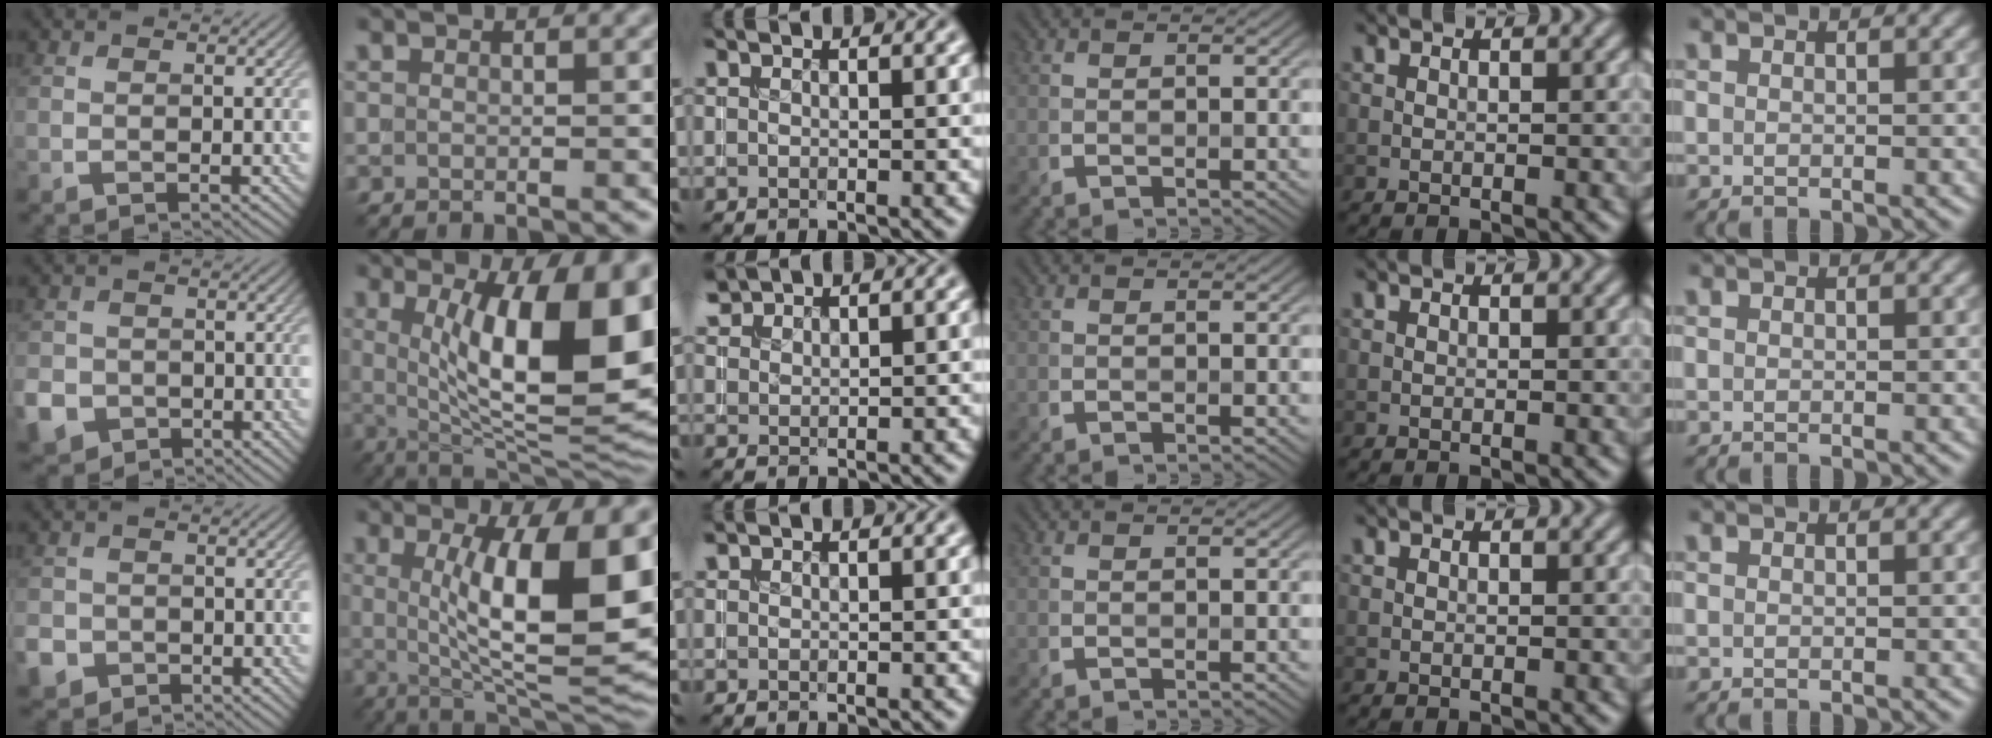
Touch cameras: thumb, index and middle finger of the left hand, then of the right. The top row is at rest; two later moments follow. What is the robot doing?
{"motion": "insert", "object": "coin"}